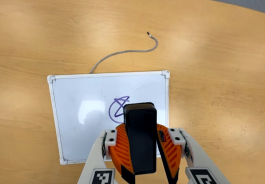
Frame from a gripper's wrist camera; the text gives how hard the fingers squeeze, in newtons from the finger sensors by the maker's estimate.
{"total": 12.0, "left": 12.2, "right": 11.7}